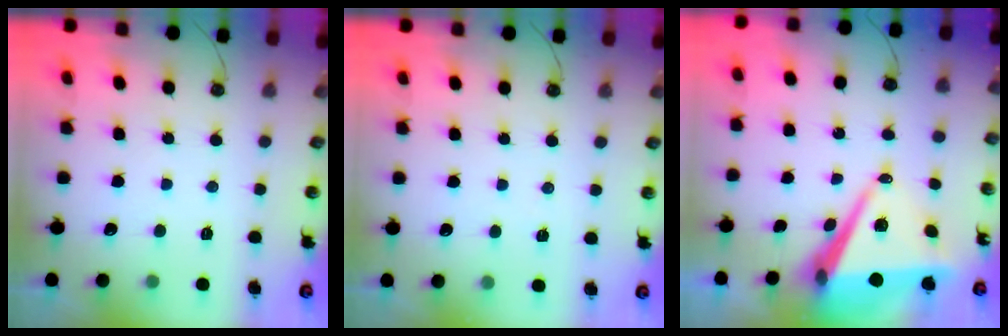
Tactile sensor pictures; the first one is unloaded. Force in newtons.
{"total": 4.8, "press": 1.9, "slide": 4.4}
{"total": 10.7, "press": 9.9, "slide": 4.1}